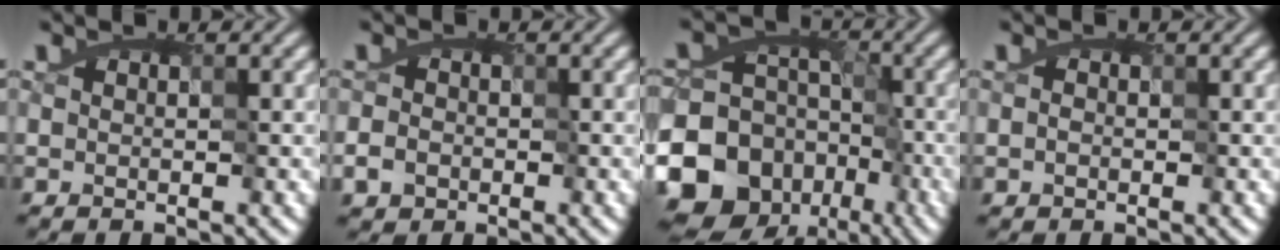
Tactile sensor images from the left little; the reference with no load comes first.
{"total": 2.0, "force": [-0.3, 1.9, 0.6], "torque": [-0.013, 0.006, -0.005]}
{"total": 14.1, "force": [-7.1, 11.3, 4.6], "torque": [-0.091, -0.015, -0.121]}
{"total": 0.6, "force": [0.0, 0.5, 0.3], "torque": [-0.002, 0.002, -0.003]}